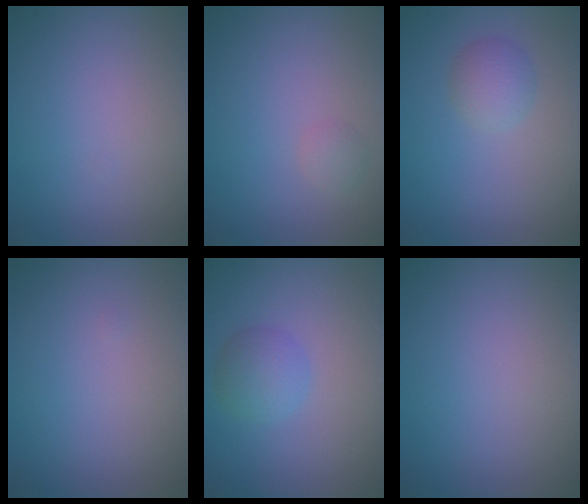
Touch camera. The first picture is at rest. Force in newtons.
{"total": 0.8, "press": 0.8, "slide": 0.0}
{"total": 2.0, "press": 2.0, "slide": 0.1}
{"total": 0.0}
{"total": 2.4, "press": 2.4, "slide": 0.1}
{"total": 0.0}